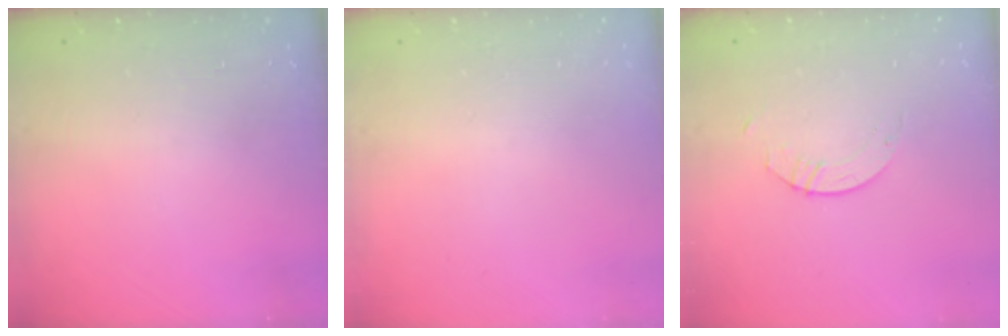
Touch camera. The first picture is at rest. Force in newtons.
{"total": 0.0}
{"total": 2.6, "press": 2.6, "slide": 0.2}